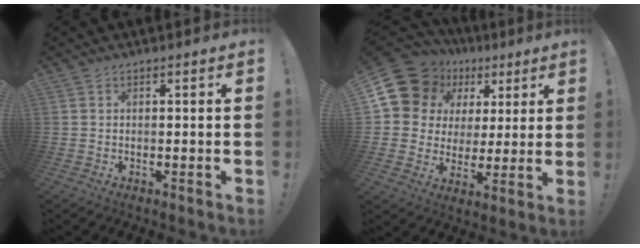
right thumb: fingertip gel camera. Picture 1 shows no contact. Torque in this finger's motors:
{"motor_torque": [1.77, 1.65, 0.50, -0.08, 0.28]}